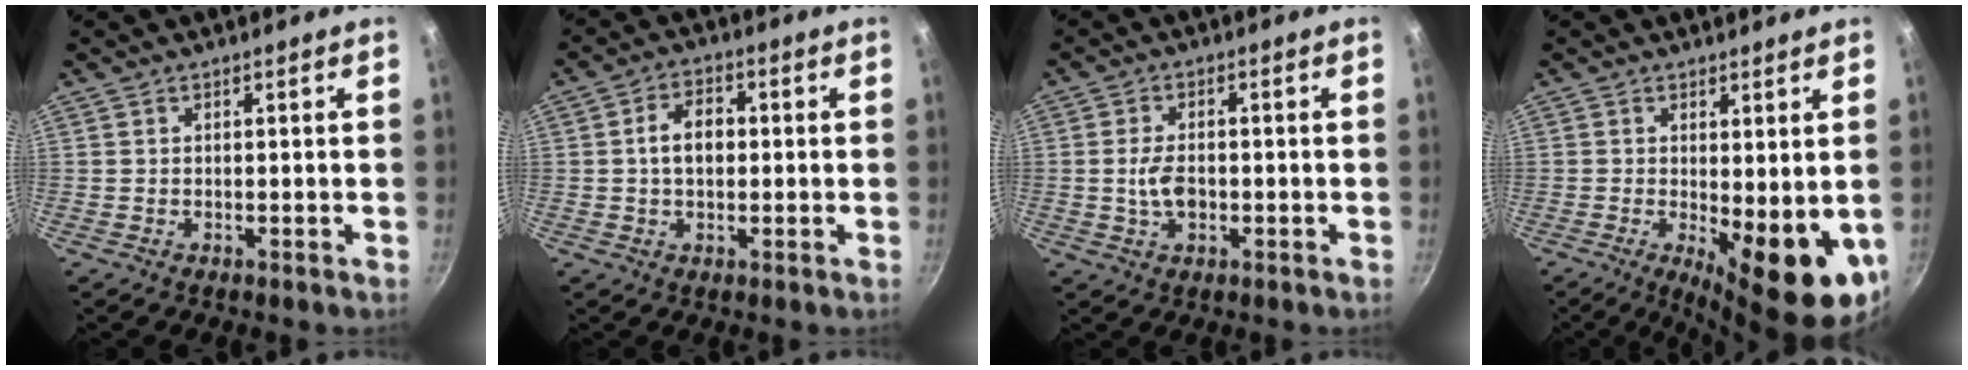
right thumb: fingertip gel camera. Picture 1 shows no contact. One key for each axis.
{"total": 6.2, "fx": 0.2, "fy": 4.2, "fz": 4.5, "tx": -0.057, "ty": 0.017, "tz": -0.002}
{"total": 5.1, "fx": -0.7, "fy": 3.1, "fz": 4.0, "tx": -0.066, "ty": 0.006, "tz": -0.016}
{"total": 12.5, "fx": -1.7, "fy": 4.3, "fz": 11.6, "tx": -0.129, "ty": -0.019, "tz": -0.010}